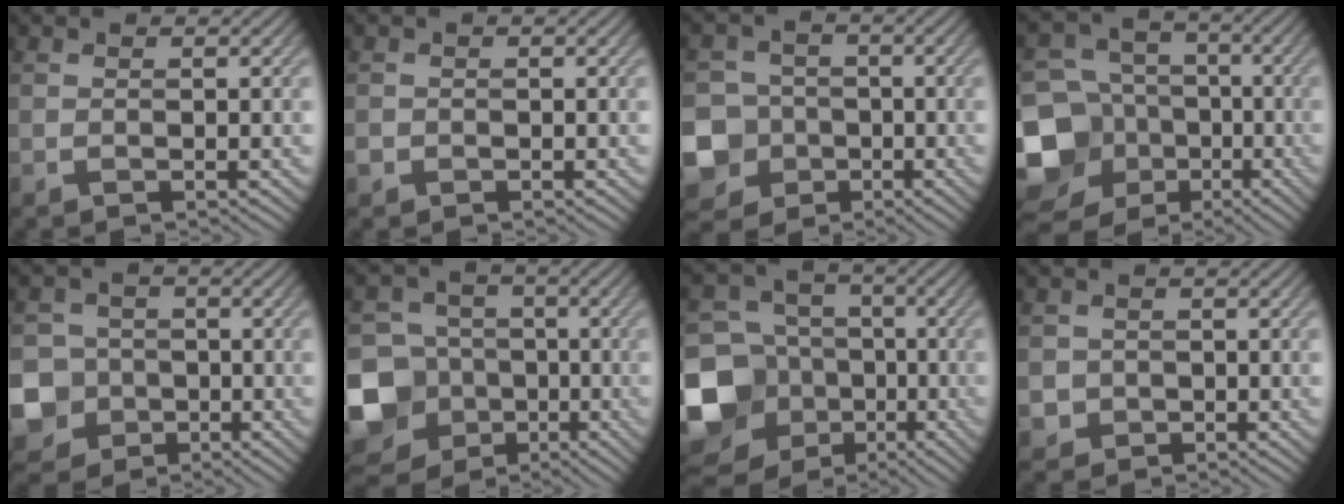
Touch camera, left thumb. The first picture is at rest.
{"total": 0.9, "force": [-0.5, 0.8, 0.2], "torque": [-0.006, -0.005, -0.012]}
{"total": 11.8, "force": [-4.5, 10.5, 3.3], "torque": [-0.118, -0.041, -0.101]}
{"total": 15.8, "force": [-5.6, 13.6, 5.8], "torque": [-0.194, -0.019, -0.107]}
{"total": 10.4, "force": [-3.9, 9.3, 2.7], "torque": [-0.094, -0.036, -0.093]}
{"total": 17.1, "force": [-6.7, 14.7, 5.5], "torque": [-0.182, -0.036, -0.125]}
{"total": 17.6, "force": [-6.0, 14.9, 7.1], "torque": [-0.218, -0.018, -0.111]}
{"total": 2.3, "force": [-0.5, 2.2, 0.4], "torque": [-0.007, -0.006, -0.011]}